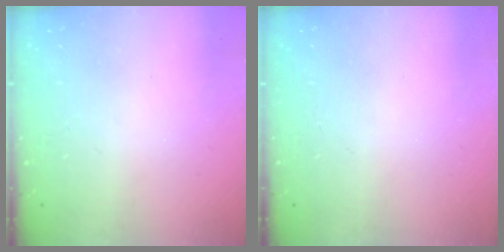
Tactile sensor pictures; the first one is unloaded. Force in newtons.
{"total": 0.0}